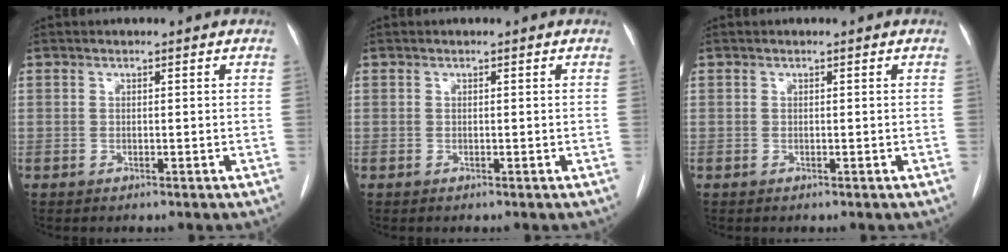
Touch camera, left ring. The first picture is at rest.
{"total": 0.0}
{"total": 0.0}